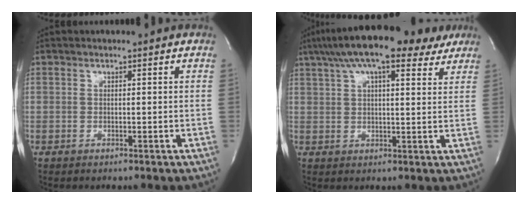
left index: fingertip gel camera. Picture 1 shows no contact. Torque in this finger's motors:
{"motor_torque": [0.59, -0.61, 0.49, 0.19]}